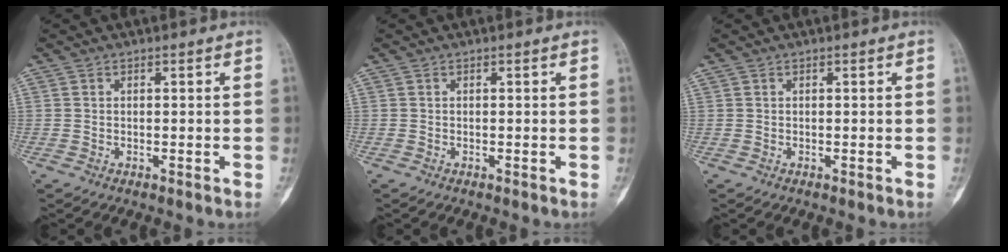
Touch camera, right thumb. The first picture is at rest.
{"total": 0.0}
{"total": 0.0}